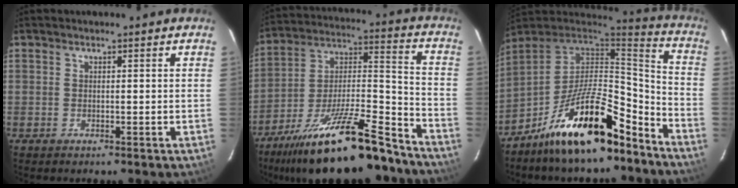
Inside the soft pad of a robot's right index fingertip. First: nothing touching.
{"total": 25.7, "force": [-20.0, 5.5, 15.1], "torque": [-0.253, -0.008, -0.309]}
{"total": 21.0, "force": [-14.0, 6.7, 14.1], "torque": [-0.243, 0.010, -0.236]}